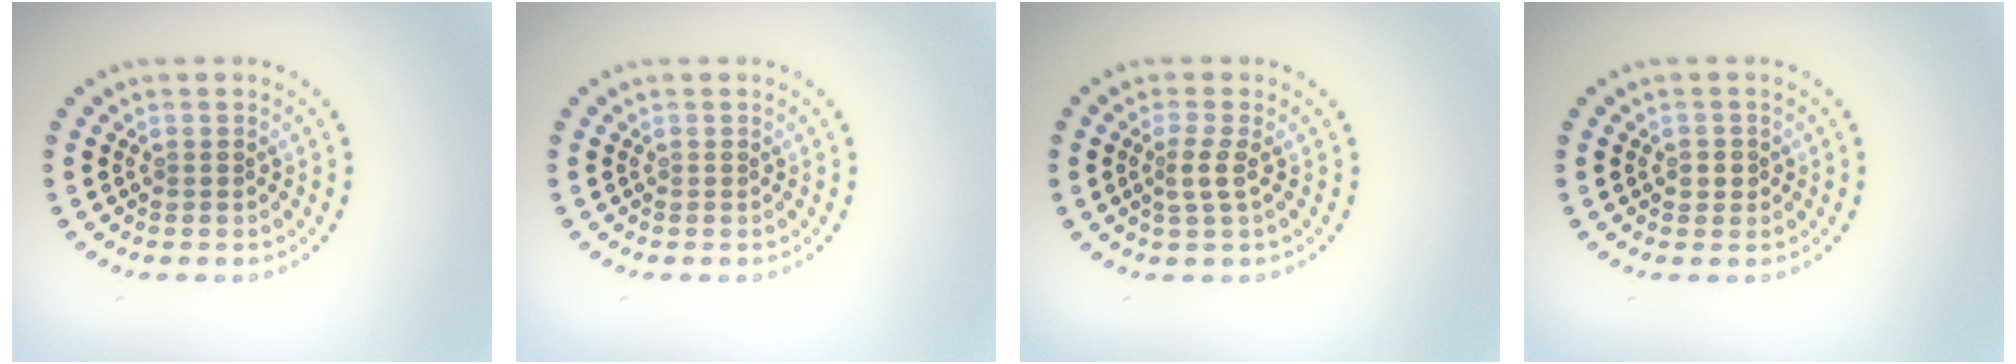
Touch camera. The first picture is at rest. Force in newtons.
{"total": 0.0}
{"total": 1.7, "press": 1.2, "slide": 1.1}
{"total": 1.2, "press": 1.1, "slide": 0.5}